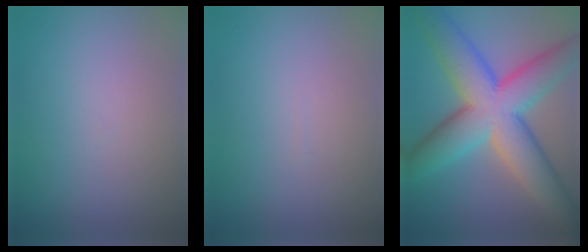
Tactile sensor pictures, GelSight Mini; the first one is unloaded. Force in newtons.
{"total": 0.0}
{"total": 12.1, "press": 12.1, "slide": 0.7}